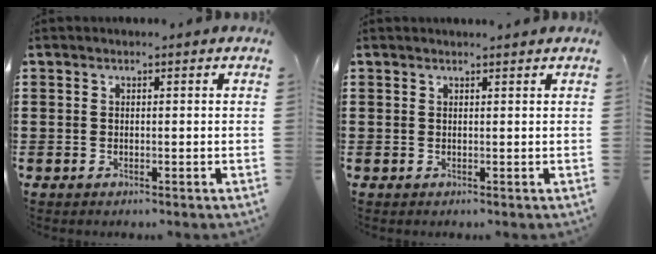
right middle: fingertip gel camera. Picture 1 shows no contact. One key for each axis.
{"total": 0.5, "fx": 0.5, "fy": -0.1, "fz": 0.1, "tx": -0.004, "ty": -0.001, "tz": 0.011}